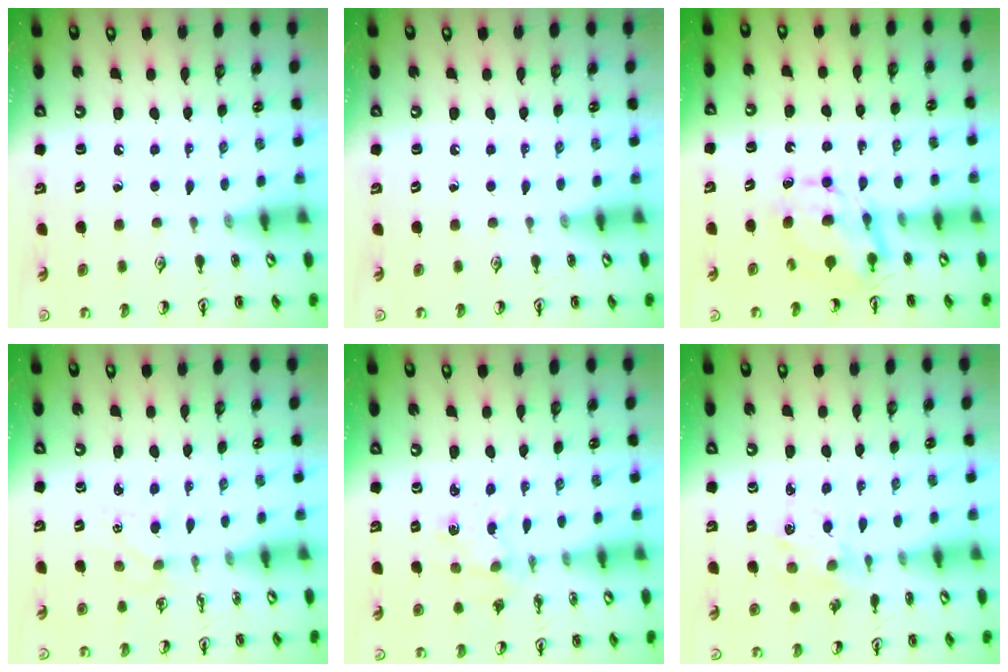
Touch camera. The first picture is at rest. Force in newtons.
{"total": 0.0}
{"total": 7.0, "press": 7.0, "slide": 0.6}
{"total": 2.1, "press": 2.1, "slide": 0.3}
{"total": 1.8, "press": 1.8, "slide": 0.3}
{"total": 2.0, "press": 2.0, "slide": 0.5}